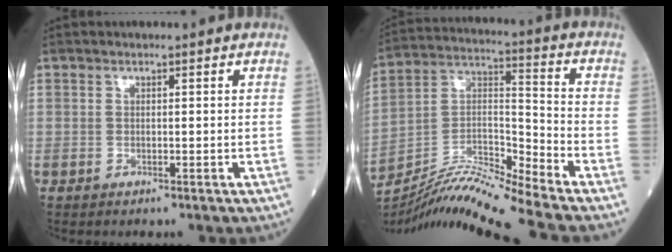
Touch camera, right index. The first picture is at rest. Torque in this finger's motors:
{"motor_torque": [-0.36, -0.40, 0.02, 0.00]}